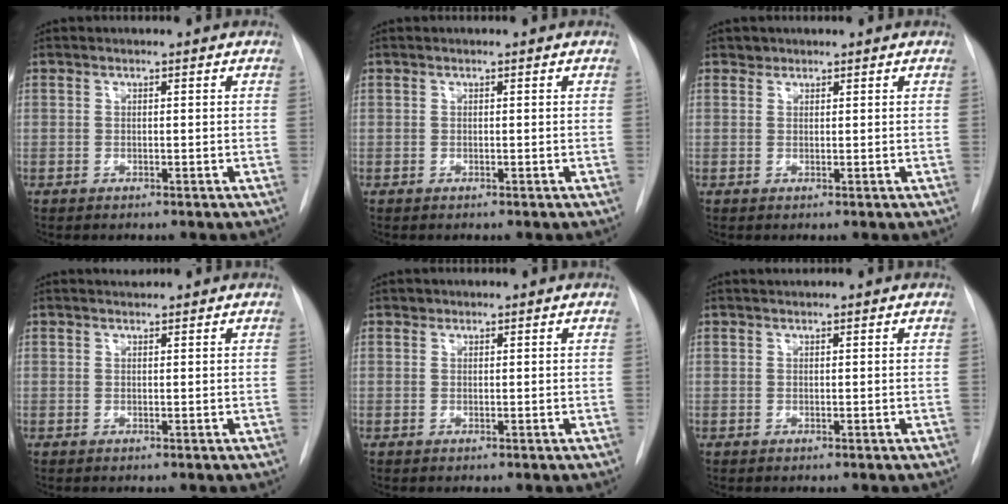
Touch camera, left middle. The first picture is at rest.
{"total": 0.0}
{"total": 0.9, "force": [0.7, 0.5, -0.1], "torque": [0.005, 0.003, 0.009]}
{"total": 0.9, "force": [0.9, 0.2, 0.0], "torque": [-0.010, 0.007, 0.017]}
{"total": 0.6, "force": [0.4, 0.3, -0.1], "torque": [0.002, 0.002, 0.006]}
{"total": 0.5, "force": [0.5, 0.0, 0.1], "torque": [-0.007, 0.008, 0.012]}